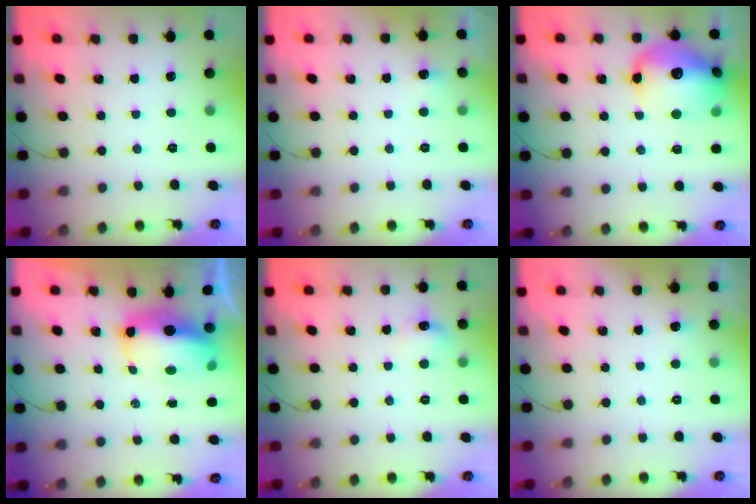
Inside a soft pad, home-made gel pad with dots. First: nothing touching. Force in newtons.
{"total": 10.4, "press": 3.3, "slide": 9.8}
{"total": 18.5, "press": 18.3, "slide": 2.8}
{"total": 10.2, "press": 9.9, "slide": 2.2}
{"total": 7.4, "press": 7.3, "slide": 1.3}
{"total": 11.3, "press": 2.9, "slide": 10.9}